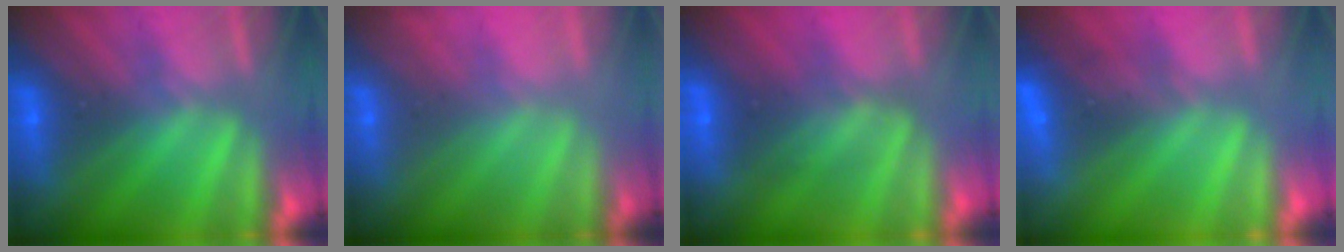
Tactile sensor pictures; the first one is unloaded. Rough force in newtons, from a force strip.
{"total": 2.1}
{"total": 2.6}
{"total": 2.3}